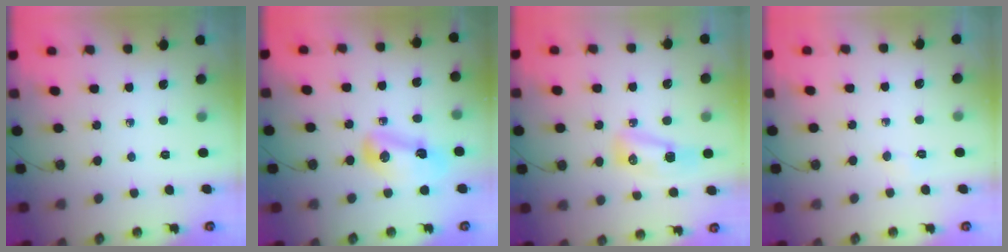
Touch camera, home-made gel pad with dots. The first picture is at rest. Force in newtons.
{"total": 8.2, "press": 8.1, "slide": 0.9}
{"total": 8.0, "press": 7.8, "slide": 1.6}
{"total": 2.6, "press": 2.5, "slide": 0.5}